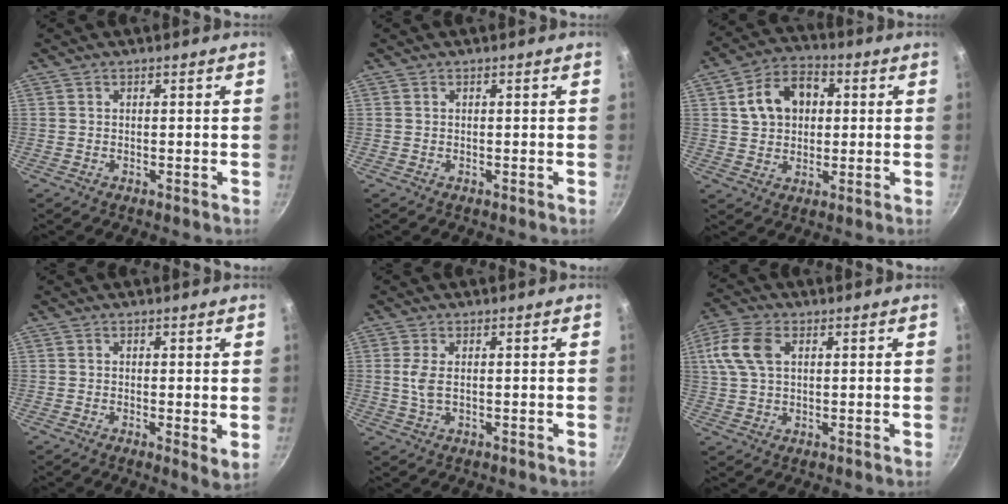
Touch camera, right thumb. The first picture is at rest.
{"total": 0.0}
{"total": 11.3, "force": [2.5, 8.4, 7.1], "torque": [-0.095, 0.018, 0.032]}
{"total": 3.2, "force": [0.3, 1.1, 3.0], "torque": [-0.041, -0.012, 0.003]}
{"total": 3.4, "force": [0.3, 1.6, 2.9], "torque": [-0.065, -0.001, 0.007]}
{"total": 9.1, "force": [2.5, 5.7, 6.6], "torque": [-0.139, 0.011, 0.041]}